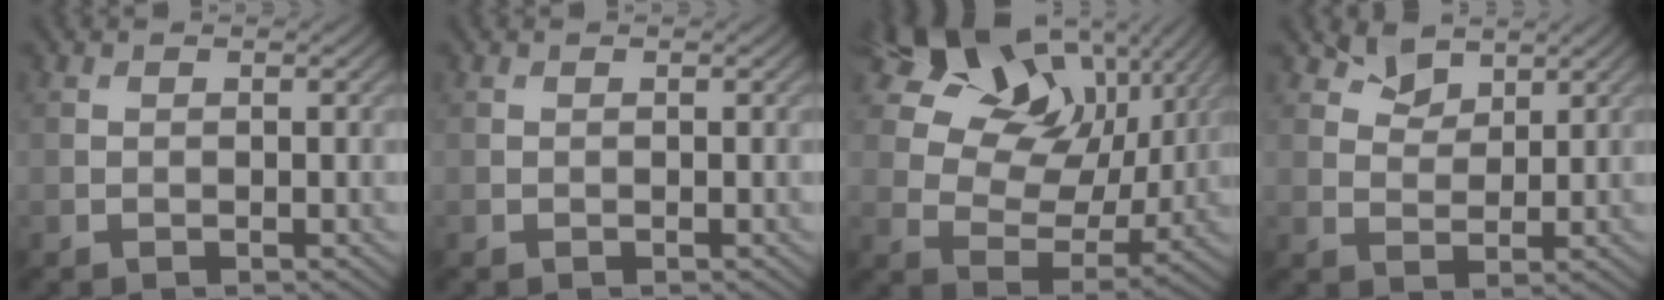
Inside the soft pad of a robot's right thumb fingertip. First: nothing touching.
{"total": 0.0}
{"total": 16.5, "force": [9.2, 10.2, 9.1], "torque": [-0.186, 0.030, 0.156]}
{"total": 3.3, "force": [2.5, 1.8, 1.2], "torque": [-0.027, -0.004, 0.052]}